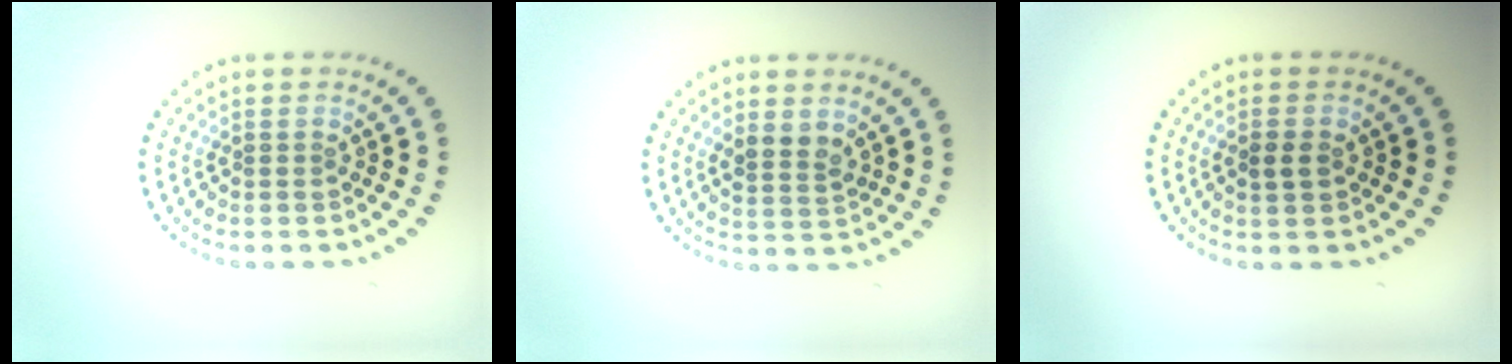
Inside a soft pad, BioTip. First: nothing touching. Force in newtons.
{"total": 2.1, "press": 1.9, "slide": 0.7}
{"total": 1.6, "press": 1.6, "slide": 0.1}